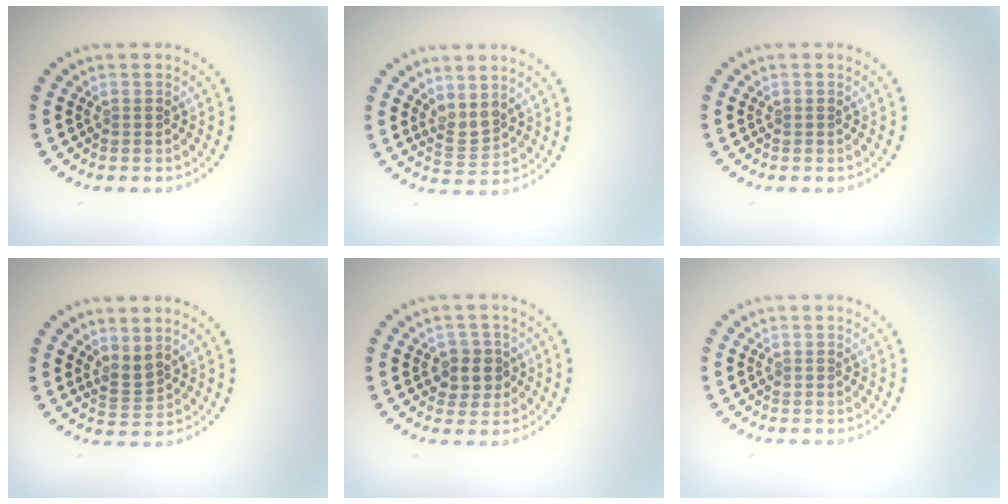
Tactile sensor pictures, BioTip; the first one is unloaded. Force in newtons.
{"total": 2.0, "press": 1.6, "slide": 1.2}
{"total": 0.0}
{"total": 1.8, "press": 1.3, "slide": 1.3}
{"total": 2.4, "press": 2.3, "slide": 0.8}
{"total": 0.0}